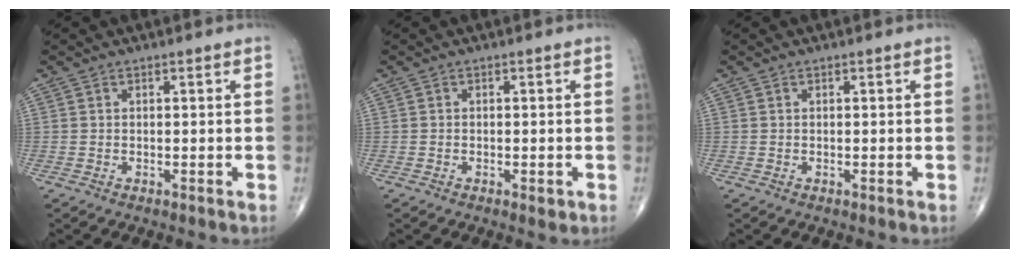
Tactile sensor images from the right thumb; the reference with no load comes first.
{"total": 1.4, "force": [-0.6, 0.6, 1.1], "torque": [-0.015, -0.002, -0.007]}
{"total": 0.0}